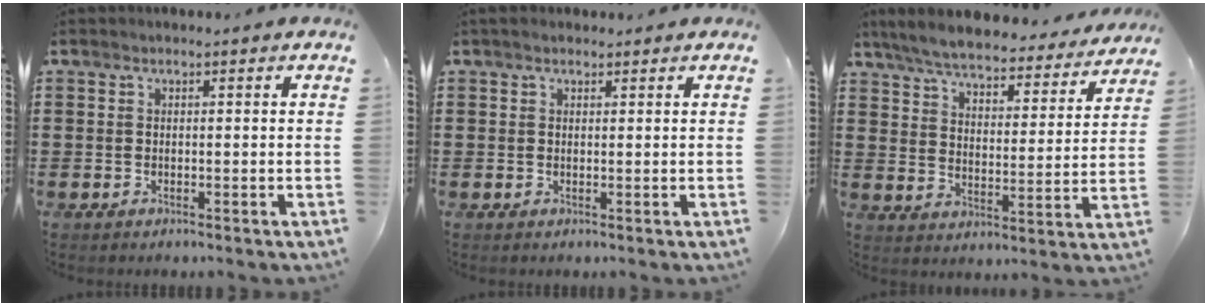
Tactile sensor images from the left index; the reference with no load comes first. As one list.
[{"total": 1.1, "force": [0.8, 0.6, 0.3], "torque": [-0.007, 0.006, 0.016]}, {"total": 6.2, "force": [5.9, 0.4, 1.6], "torque": [-0.059, -0.038, 0.102]}]